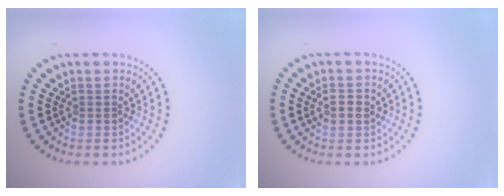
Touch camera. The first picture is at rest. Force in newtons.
{"total": 1.6, "press": 1.5, "slide": 0.3}